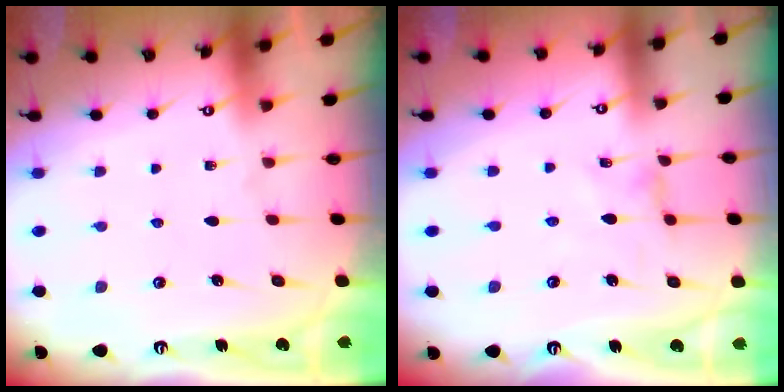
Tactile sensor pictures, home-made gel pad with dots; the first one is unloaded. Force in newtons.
{"total": 0.8, "press": 0.8, "slide": 0.3}